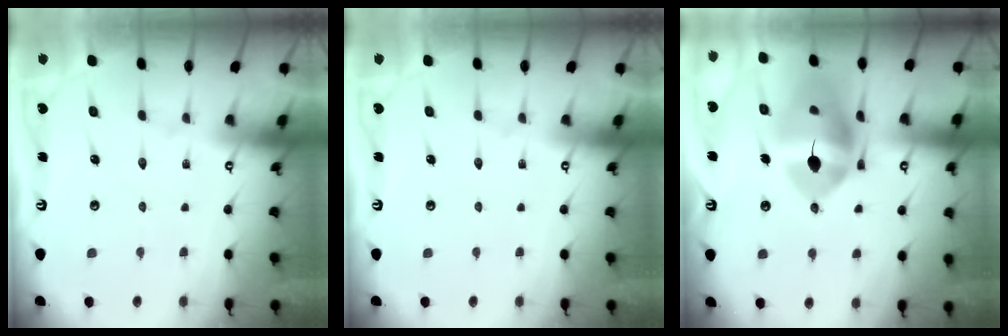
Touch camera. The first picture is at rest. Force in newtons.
{"total": 0.0}
{"total": 16.9, "press": 16.7, "slide": 2.0}